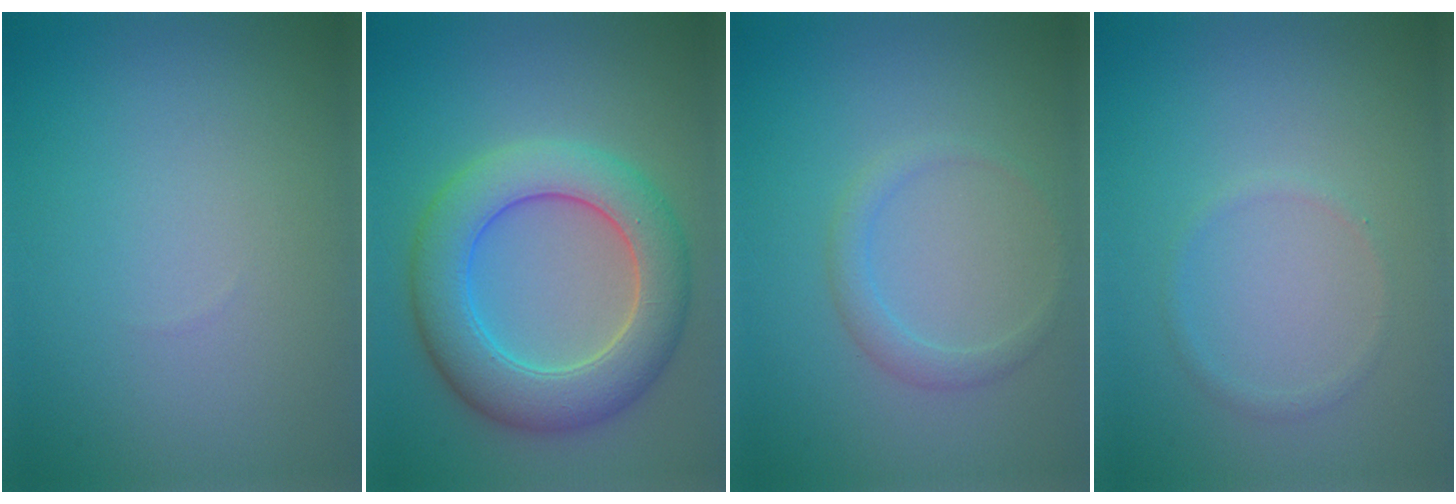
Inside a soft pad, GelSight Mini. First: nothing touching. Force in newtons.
{"total": 7.5, "press": 7.5, "slide": 0.3}
{"total": 1.6, "press": 1.6, "slide": 0.1}
{"total": 0.7, "press": 0.7, "slide": 0.1}